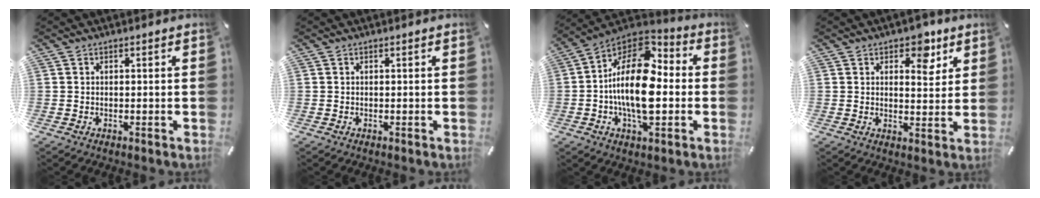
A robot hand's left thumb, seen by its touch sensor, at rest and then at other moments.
{"total": 0.0}
{"total": 18.9, "force": [-1.2, 10.4, 15.8], "torque": [-0.309, -0.008, -0.028]}
{"total": 7.2, "force": [4.3, 4.4, 3.8], "torque": [-0.026, -0.026, 0.065]}